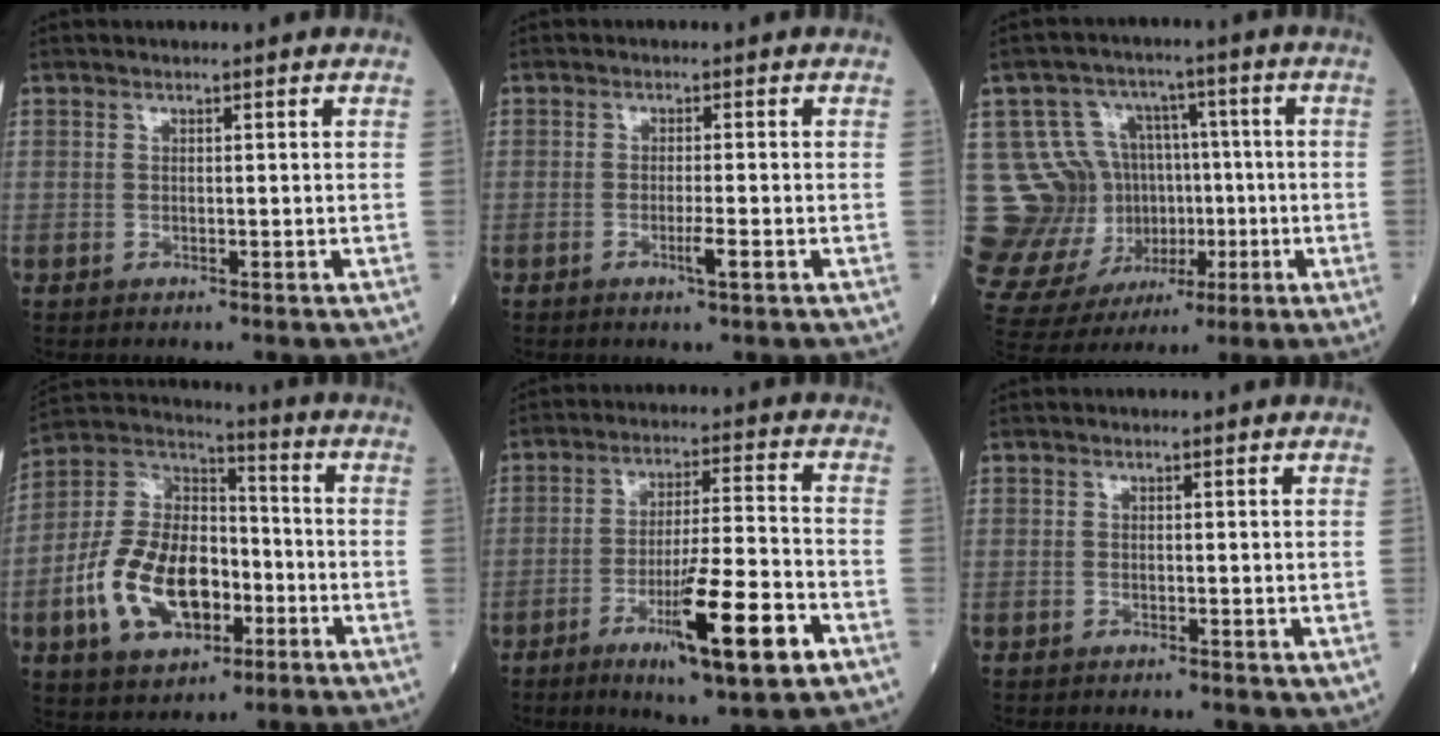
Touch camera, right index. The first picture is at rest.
{"total": 2.2, "force": [-0.9, -0.1, 2.0], "torque": [-0.037, -0.003, -0.013]}
{"total": 17.2, "force": [-0.5, 14.8, 8.8], "torque": [-0.182, 0.055, 0.029]}
{"total": 16.0, "force": [-4.8, 9.3, 12.1], "torque": [-0.259, 0.016, -0.081]}
{"total": 13.9, "force": [-6.4, 0.9, 12.3], "torque": [-0.207, -0.019, -0.099]}
{"total": 0.6, "force": [0.0, 0.3, 0.6], "torque": [-0.012, -0.002, 0.000]}